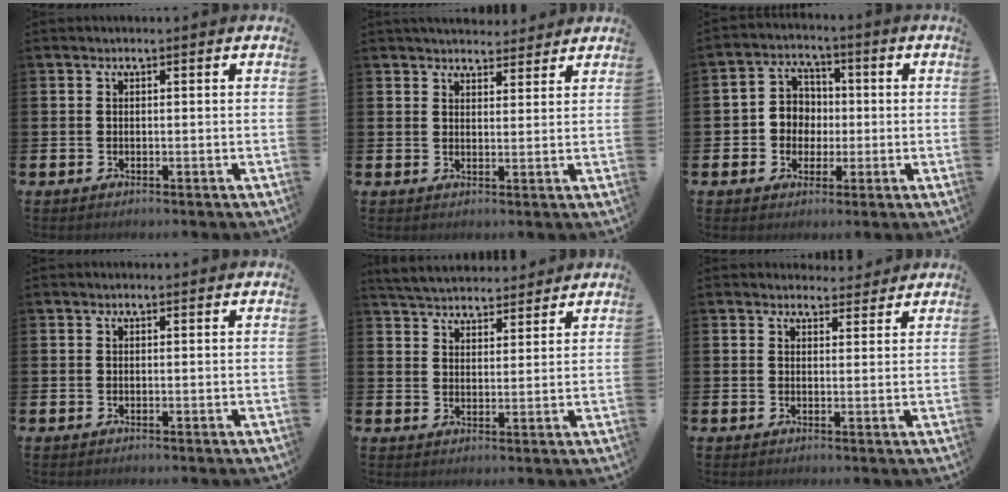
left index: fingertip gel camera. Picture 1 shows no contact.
{"total": 4.1, "force": [4.0, 1.1, 0.0], "torque": [0.006, -0.021, 0.071]}
{"total": 4.8, "force": [0.5, 4.6, 1.2], "torque": [-0.035, 0.003, 0.000]}
{"total": 0.0}
{"total": 4.9, "force": [4.8, 1.0, 0.0], "torque": [-0.022, -0.026, 0.087]}
{"total": 2.8, "force": [2.7, 0.7, 0.0], "torque": [0.009, -0.016, 0.047]}